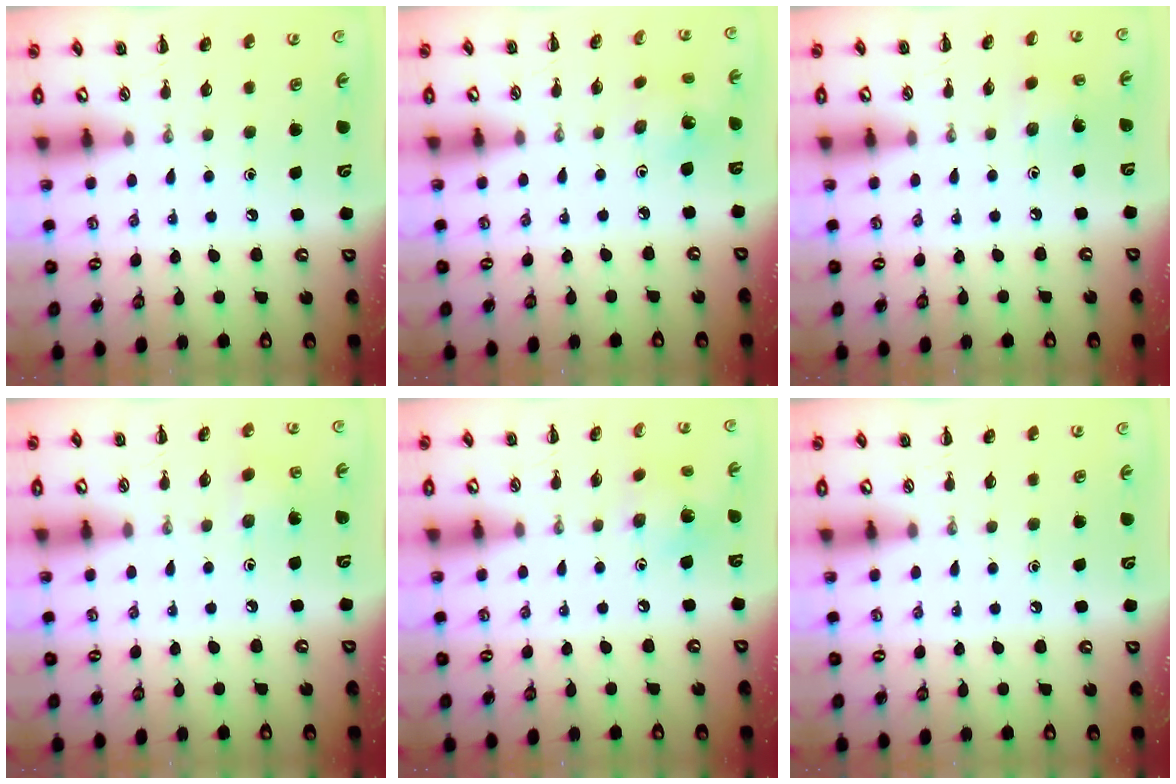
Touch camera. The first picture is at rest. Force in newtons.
{"total": 1.8, "press": 1.6, "slide": 0.7}
{"total": 1.9, "press": 1.8, "slide": 0.6}
{"total": 2.7, "press": 2.6, "slide": 0.9}
{"total": 4.7, "press": 4.6, "slide": 1.0}
{"total": 0.0}